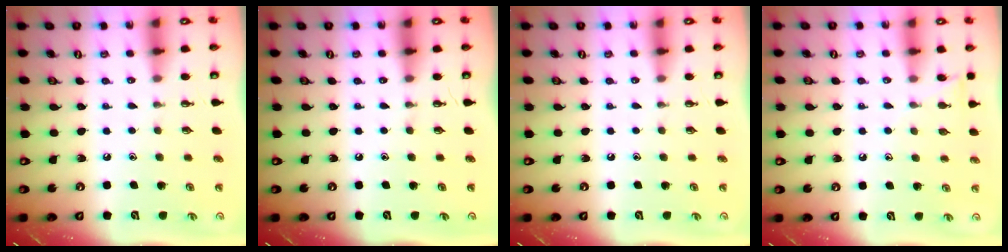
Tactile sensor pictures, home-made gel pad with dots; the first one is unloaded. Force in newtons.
{"total": 0.0}
{"total": 0.0}
{"total": 6.3, "press": 6.3, "slide": 0.6}